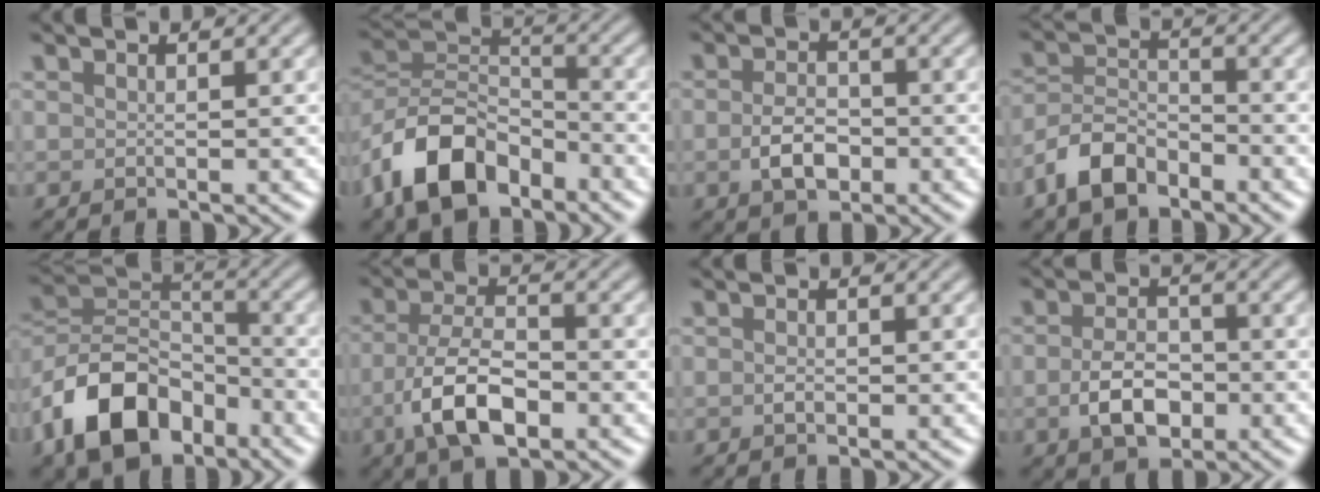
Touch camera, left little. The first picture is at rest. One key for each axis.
{"total": 9.0, "fx": -5.7, "fy": 4.9, "fz": 5.0, "tx": -0.094, "ty": 0.008, "tz": -0.125}
{"total": 3.4, "fx": -1.1, "fy": 2.1, "fz": 2.4, "tx": -0.047, "ty": -0.002, "tz": -0.026}
{"total": 4.6, "fx": -3.4, "fy": 2.2, "fz": 2.2, "tx": -0.037, "ty": 0.005, "tz": -0.078}
{"total": 10.0, "fx": -5.9, "fy": 6.0, "fz": 5.5, "tx": -0.102, "ty": 0.004, "tz": -0.126}
{"total": 6.2, "fx": -2.6, "fy": 2.7, "fz": 4.9, "tx": -0.098, "ty": -0.003, "tz": -0.054}
{"total": 0.8, "fx": -0.3, "fy": 0.4, "fz": 0.5, "tx": -0.011, "ty": 0.000, "tz": -0.010}
{"total": 4.3, "fx": -1.4, "fy": 2.8, "fz": 3.0, "tx": -0.062, "ty": -0.005, "tz": -0.030}